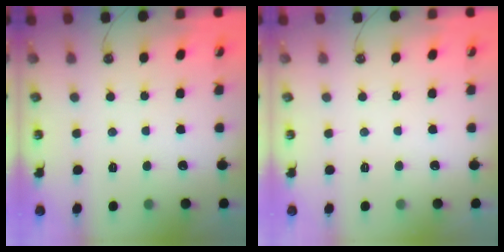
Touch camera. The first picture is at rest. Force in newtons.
{"total": 0.0}